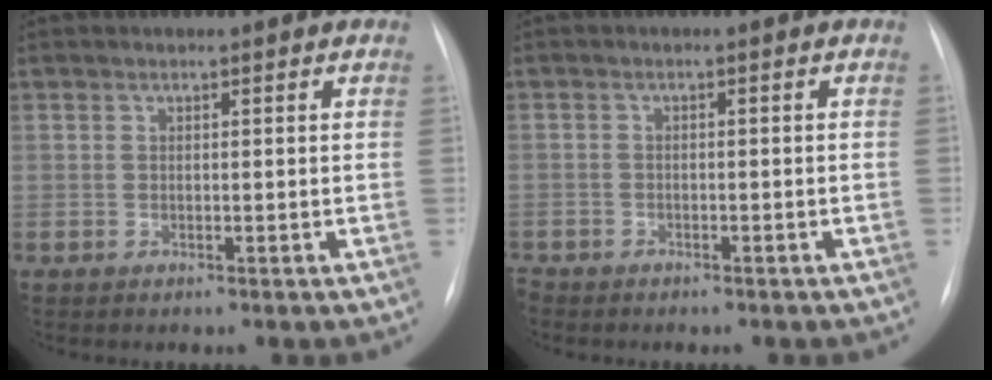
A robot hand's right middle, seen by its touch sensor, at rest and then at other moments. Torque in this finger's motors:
{"motor_torque": [0.39, -0.48, 0.14, -0.21]}